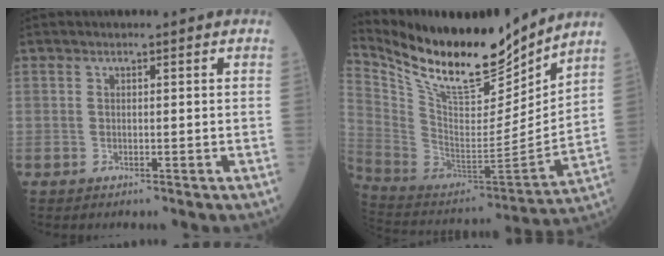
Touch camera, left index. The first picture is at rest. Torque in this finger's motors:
{"motor_torque": [0.98, -1.16, 0.45, 0.08]}